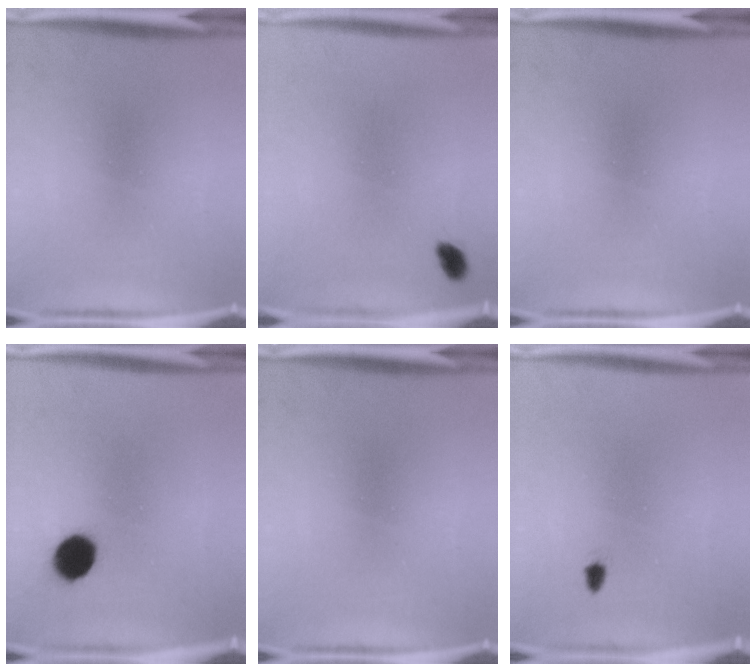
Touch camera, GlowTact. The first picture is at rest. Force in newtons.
{"total": 1.8}
{"total": 0.0}
{"total": 7.4}
{"total": 0.0}
{"total": 1.1}